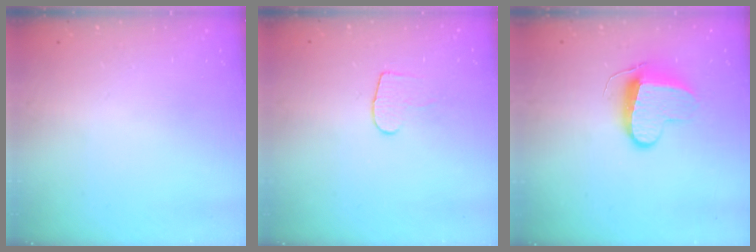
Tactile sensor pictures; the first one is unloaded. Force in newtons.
{"total": 6.3, "press": 6.3, "slide": 0.6}
{"total": 9.2, "press": 9.2, "slide": 0.3}